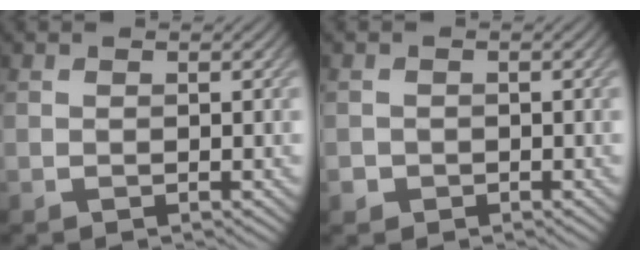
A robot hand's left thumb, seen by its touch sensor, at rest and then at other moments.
{"total": 1.2, "force": [-0.6, 1.1, 0.1], "torque": [0.001, -0.005, -0.014]}